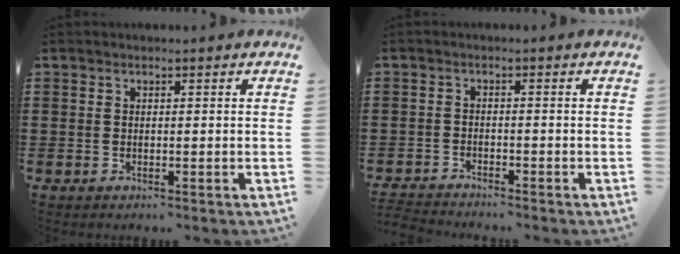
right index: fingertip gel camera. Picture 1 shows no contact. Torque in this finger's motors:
{"motor_torque": [-2.07, 0.07, -1.05, -0.14]}